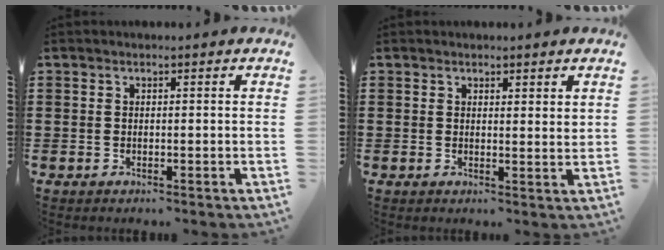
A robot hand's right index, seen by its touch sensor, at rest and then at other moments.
{"total": 1.4, "force": [1.2, 0.4, 0.4], "torque": [-0.003, 0.000, 0.022]}